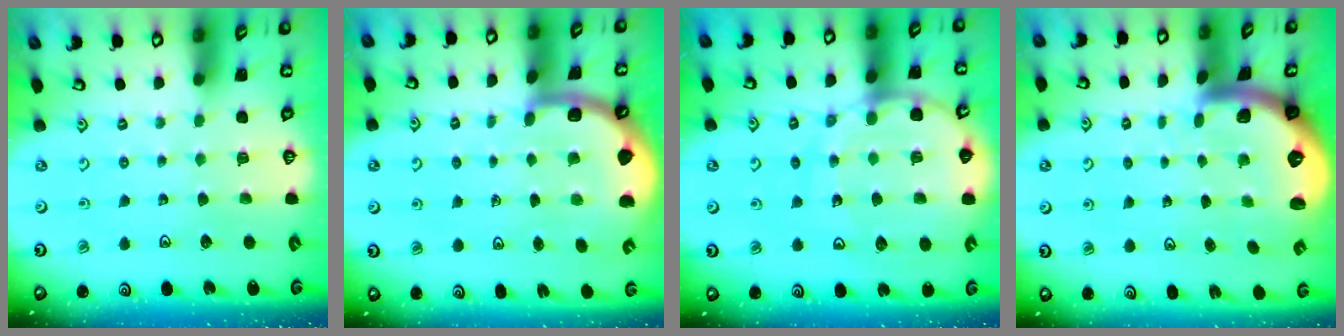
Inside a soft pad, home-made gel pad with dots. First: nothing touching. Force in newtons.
{"total": 5.1, "press": 4.5, "slide": 2.5}
{"total": 13.7, "press": 13.6, "slide": 1.7}
{"total": 2.8, "press": 2.7, "slide": 0.6}